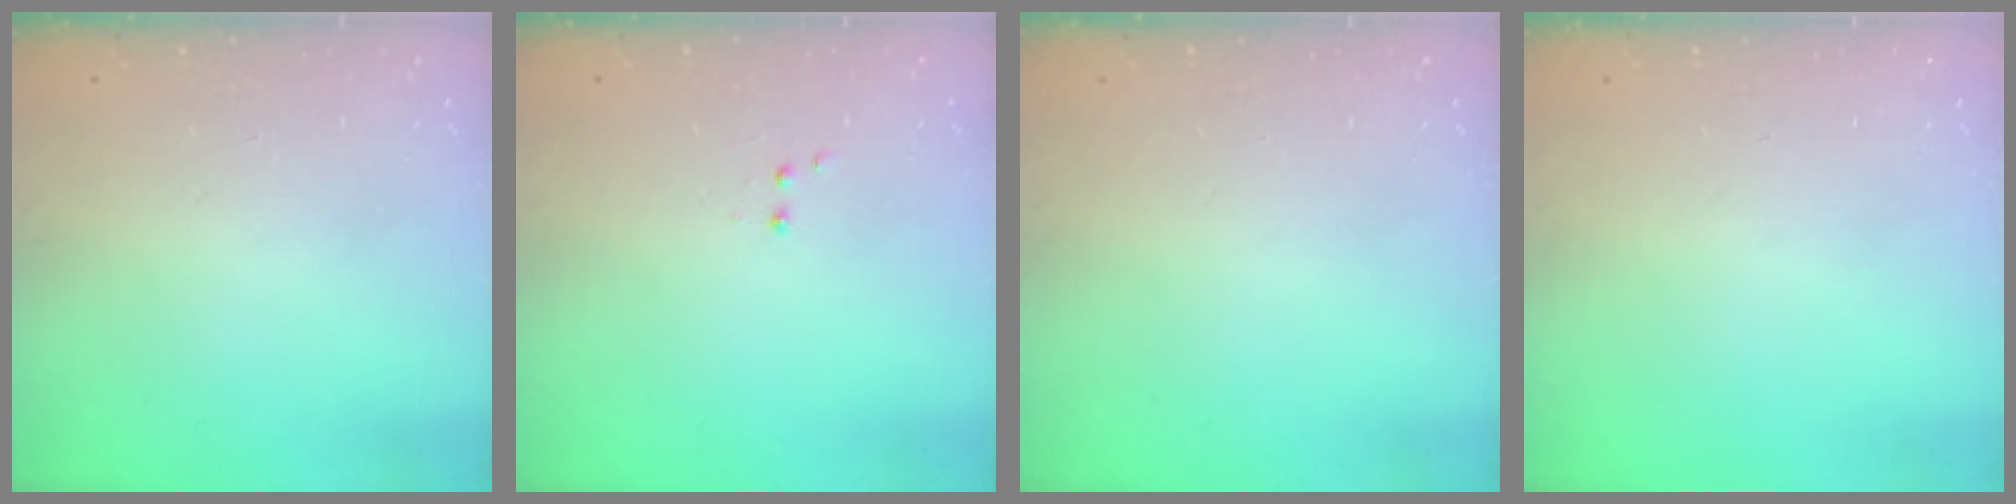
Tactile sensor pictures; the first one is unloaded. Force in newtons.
{"total": 1.9, "press": 1.8, "slide": 0.5}
{"total": 0.0}
{"total": 0.0}